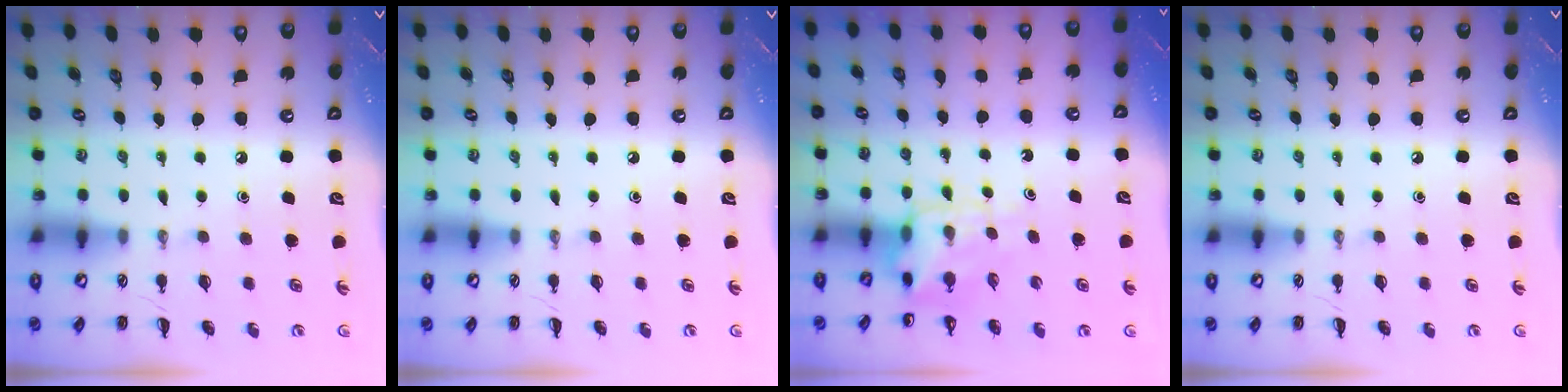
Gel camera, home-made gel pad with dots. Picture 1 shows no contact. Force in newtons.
{"total": 0.0}
{"total": 5.3, "press": 5.3, "slide": 0.3}
{"total": 0.0}